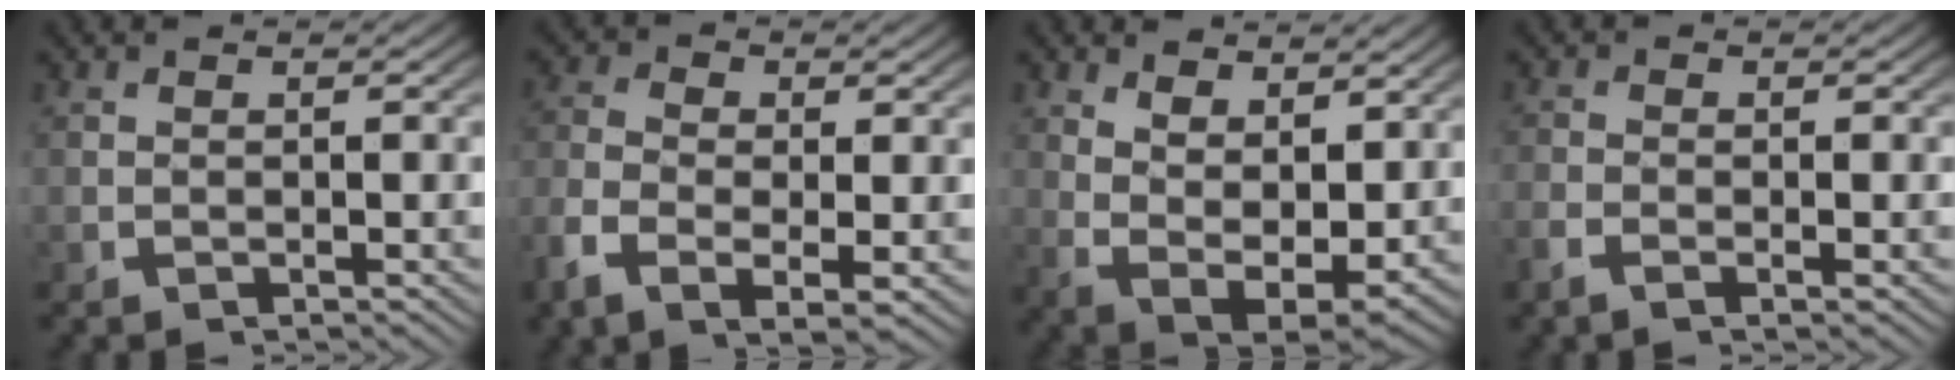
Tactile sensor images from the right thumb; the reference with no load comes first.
{"total": 4.9, "force": [-0.9, 2.7, 3.9], "torque": [-0.094, -0.020, -0.012]}
{"total": 8.0, "force": [-0.1, 5.6, 5.8], "torque": [-0.128, -0.049, 0.019]}
{"total": 1.4, "force": [-0.7, 0.3, 1.1], "torque": [-0.029, -0.004, -0.016]}